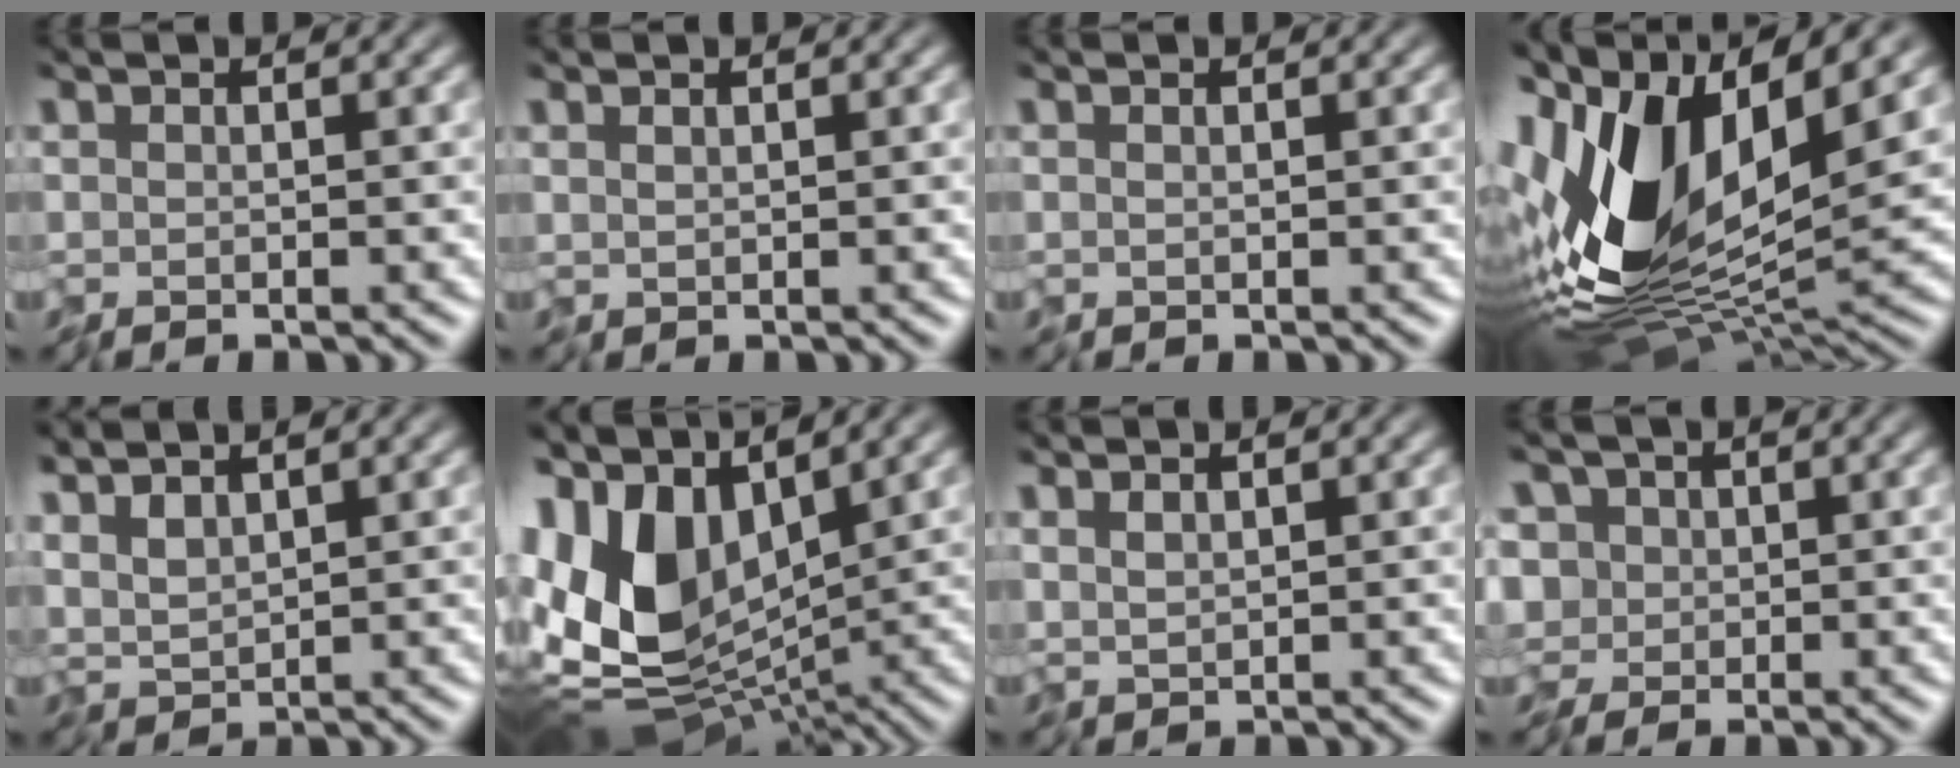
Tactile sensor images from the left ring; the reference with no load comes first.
{"total": 0.6, "force": [0.3, 0.1, 0.5], "torque": [-0.011, 0.000, 0.006]}
{"total": 0.0}
{"total": 13.8, "force": [1.6, 6.8, 12.0], "torque": [-0.242, -0.010, 0.018]}
{"total": 2.2, "force": [1.0, 0.8, 1.8], "torque": [-0.046, 0.002, 0.012]}
{"total": 13.9, "force": [1.5, 8.7, 10.8], "torque": [-0.217, -0.008, 0.040]}
{"total": 1.5, "force": [0.7, 0.7, 1.2], "torque": [-0.029, 0.001, 0.012]}
{"total": 4.1, "force": [-0.3, 3.3, 2.5], "torque": [-0.056, 0.017, -0.017]}